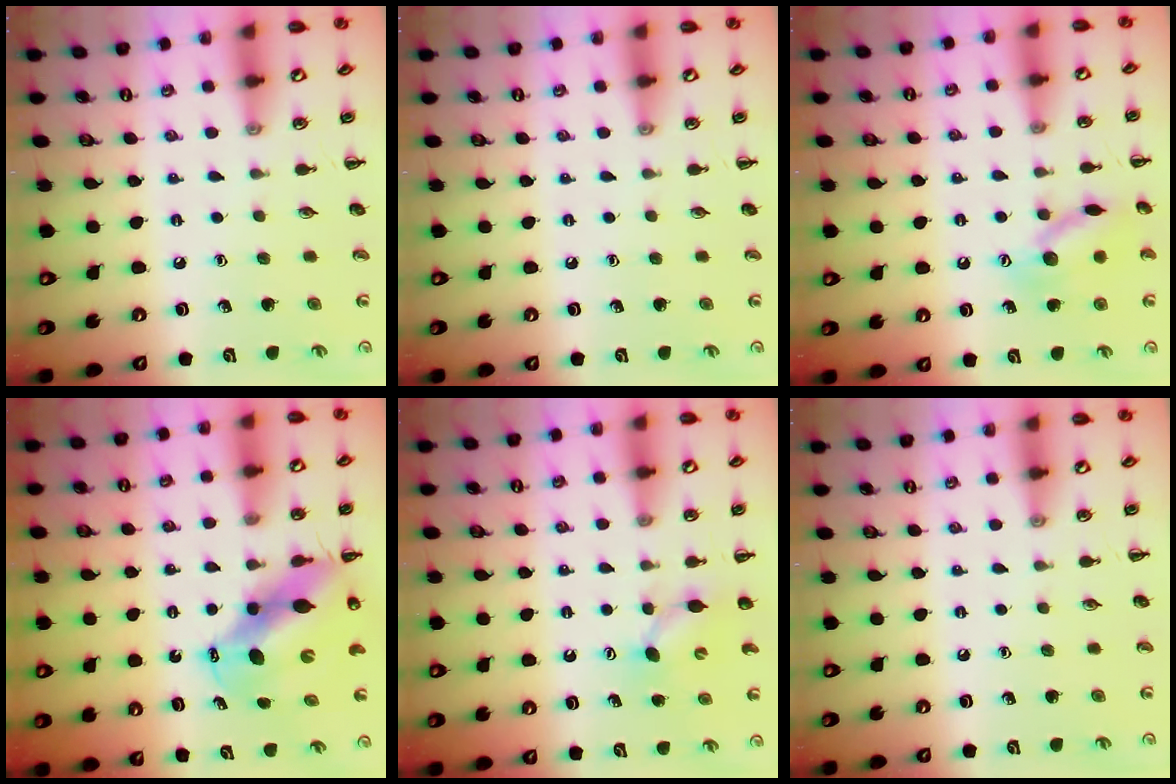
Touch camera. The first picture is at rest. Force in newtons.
{"total": 0.0}
{"total": 11.7, "press": 11.7, "slide": 0.5}
{"total": 10.6, "press": 10.2, "slide": 3.0}
{"total": 5.5, "press": 5.4, "slide": 1.1}
{"total": 0.0}